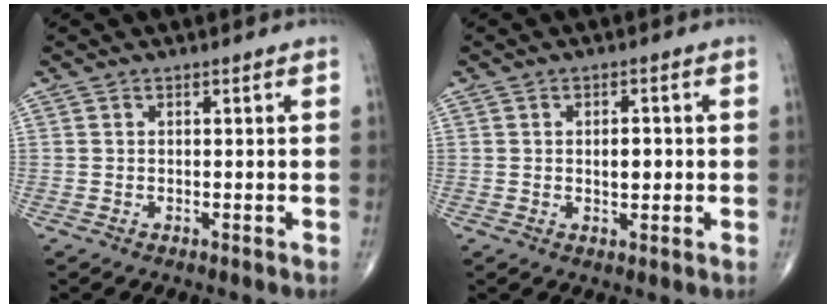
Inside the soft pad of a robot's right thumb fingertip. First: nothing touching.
{"total": 3.2, "force": [0.0, 1.8, 2.6], "torque": [-0.032, 0.000, -0.001]}